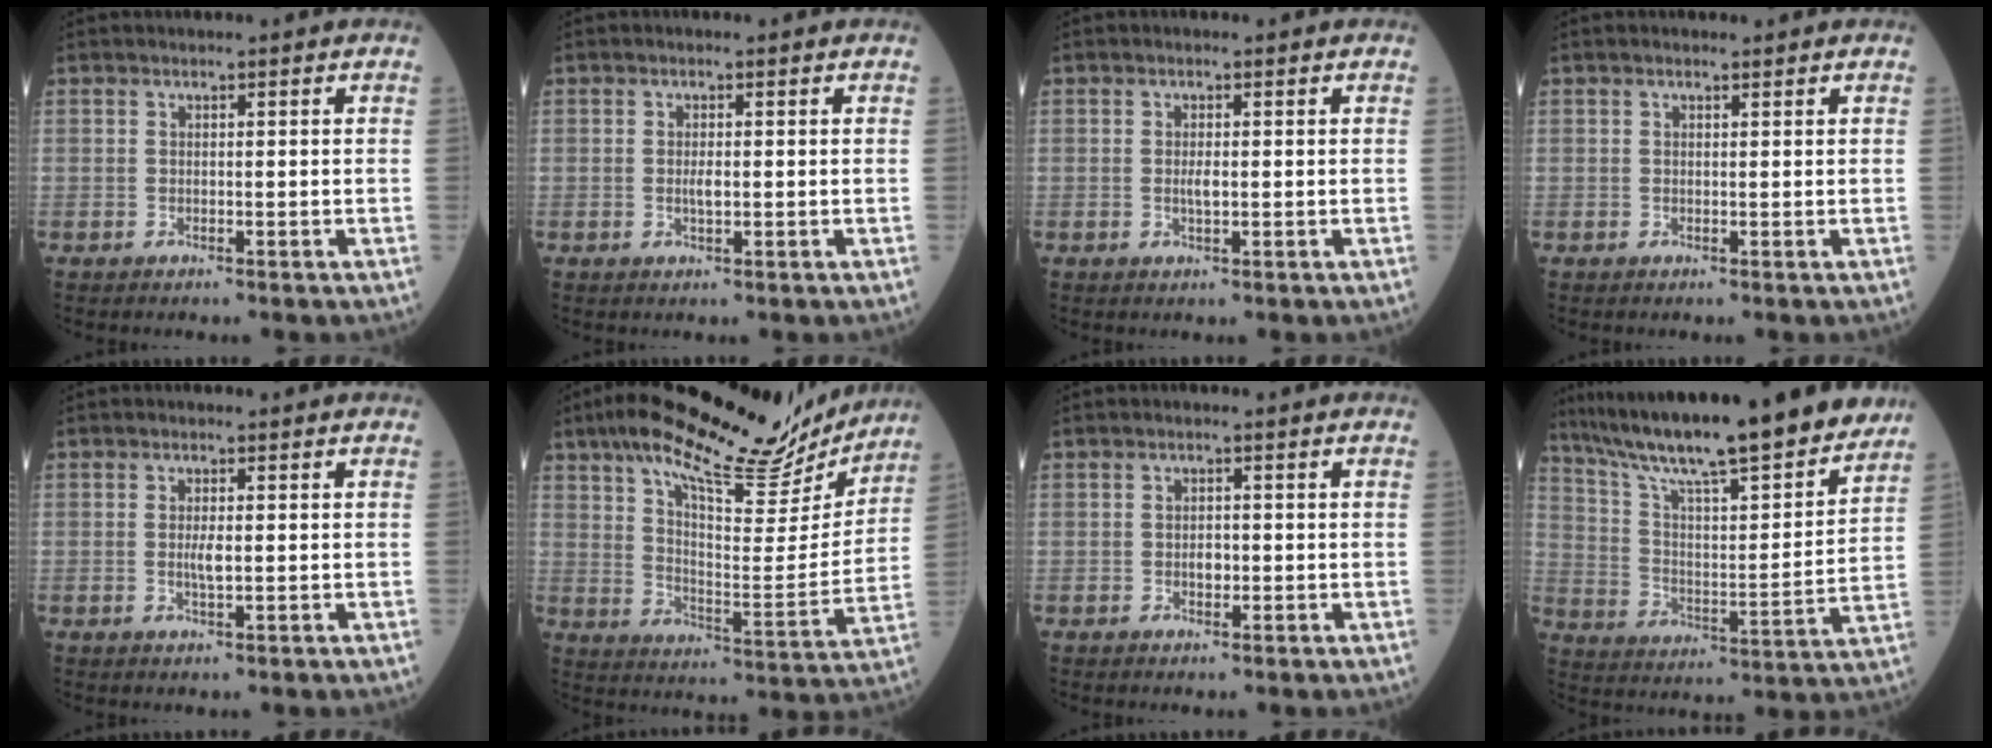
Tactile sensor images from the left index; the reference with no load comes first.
{"total": 1.5, "force": [-0.1, 0.4, 1.4], "torque": [-0.030, -0.002, 0.000]}
{"total": 1.5, "force": [-0.1, 0.4, 1.5], "torque": [-0.032, -0.002, 0.000]}
{"total": 0.6, "force": [0.5, 0.2, 0.4], "torque": [-0.013, 0.001, 0.007]}
{"total": 2.0, "force": [0.0, 0.4, 2.0], "torque": [-0.043, -0.002, 0.001]}
{"total": 23.6, "force": [18.7, 5.8, 13.3], "torque": [-0.214, 0.013, 0.271]}
{"total": 1.6, "force": [-0.3, 1.0, 1.2], "torque": [-0.021, 0.001, -0.004]}
{"total": 24.6, "force": [21.0, 2.1, 12.7], "torque": [-0.214, -0.017, 0.315]}